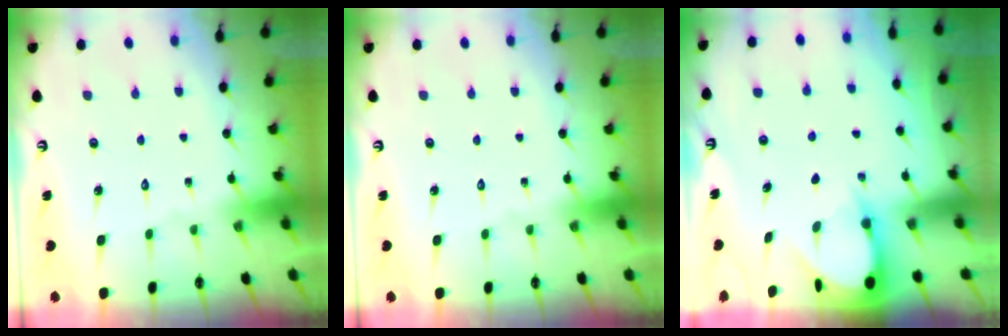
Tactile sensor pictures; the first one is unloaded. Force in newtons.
{"total": 0.0}
{"total": 3.1, "press": 3.1, "slide": 0.1}